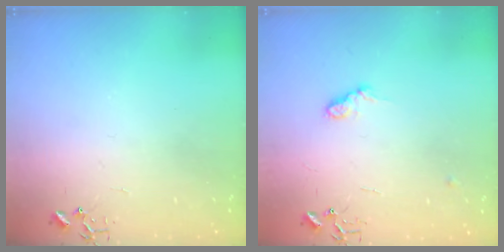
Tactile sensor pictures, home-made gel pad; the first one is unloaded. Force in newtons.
{"total": 8.0, "press": 7.9, "slide": 1.1}